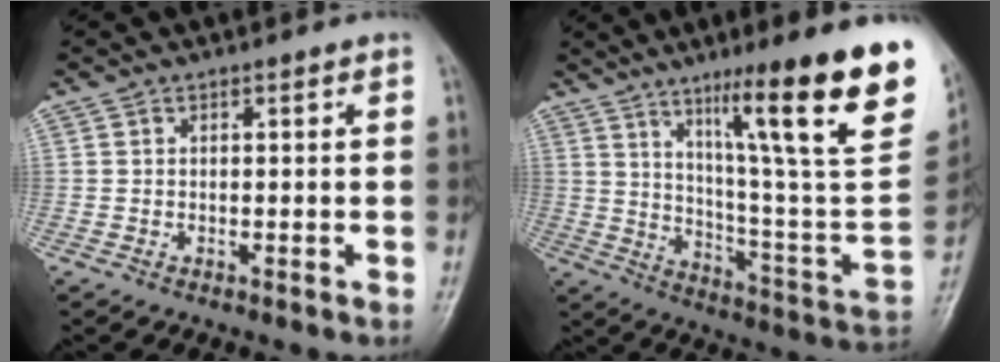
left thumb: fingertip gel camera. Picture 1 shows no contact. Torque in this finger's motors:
{"motor_torque": [3.39, 1.61, 1.25, -1.51, 0.19]}